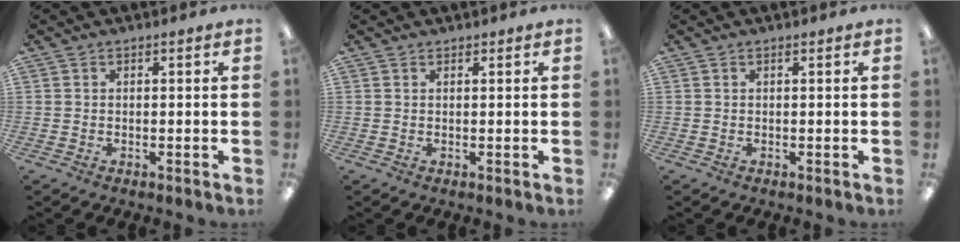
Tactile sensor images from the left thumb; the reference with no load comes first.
{"total": 0.6, "force": [0.6, 0.2, 0.0], "torque": [-0.001, 0.001, 0.011]}
{"total": 0.0}